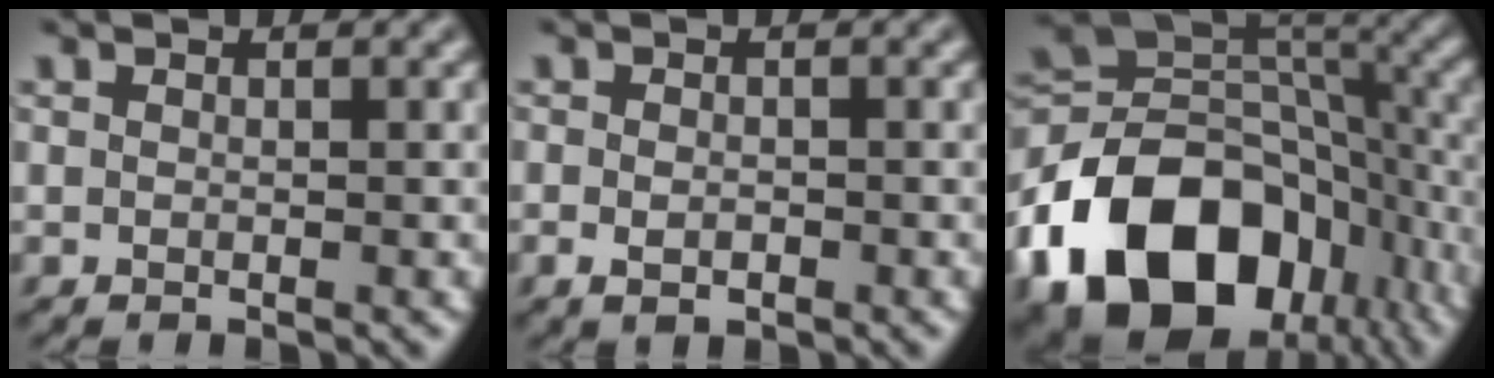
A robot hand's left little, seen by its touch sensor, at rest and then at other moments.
{"total": 1.6, "force": [-0.6, 1.0, 1.1], "torque": [-0.020, -0.002, -0.013]}
{"total": 16.5, "force": [-7.8, 11.2, 9.4], "torque": [-0.181, -0.011, -0.137]}